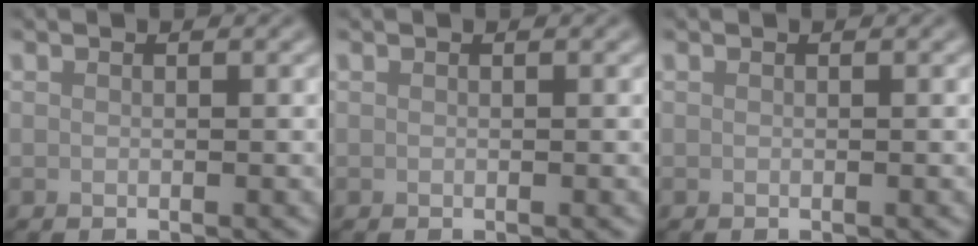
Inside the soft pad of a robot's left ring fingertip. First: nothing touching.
{"total": 0.0}
{"total": 0.0}